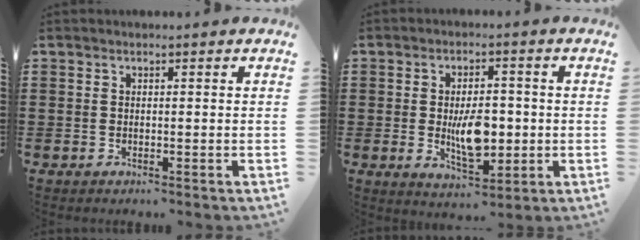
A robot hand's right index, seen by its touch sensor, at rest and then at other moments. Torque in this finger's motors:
{"motor_torque": [0.29, 0.27, 0.41, 0.05]}